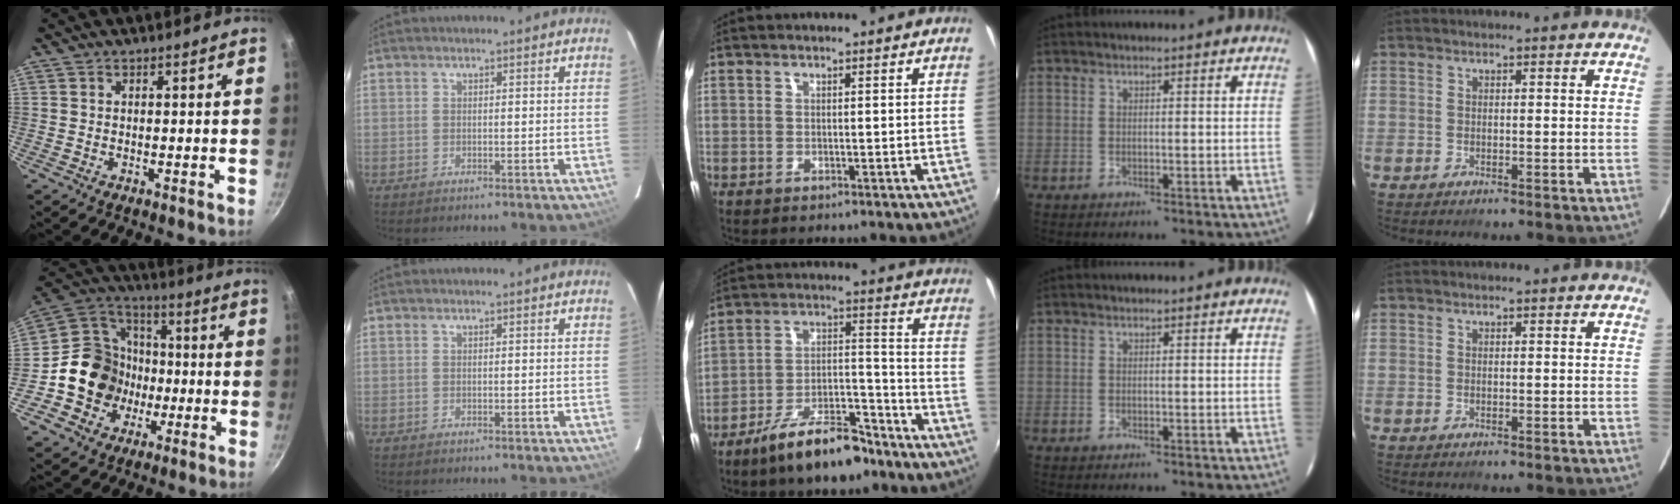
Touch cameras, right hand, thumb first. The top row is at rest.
{"thumb": {"total": 15.7, "force": [-3.4, 13.9, 6.3], "torque": [-0.075, 0.041, -0.067]}, "middle": {"total": 13.4, "force": [-10.1, 4.8, 7.4], "torque": [-0.131, 0.024, -0.158]}}